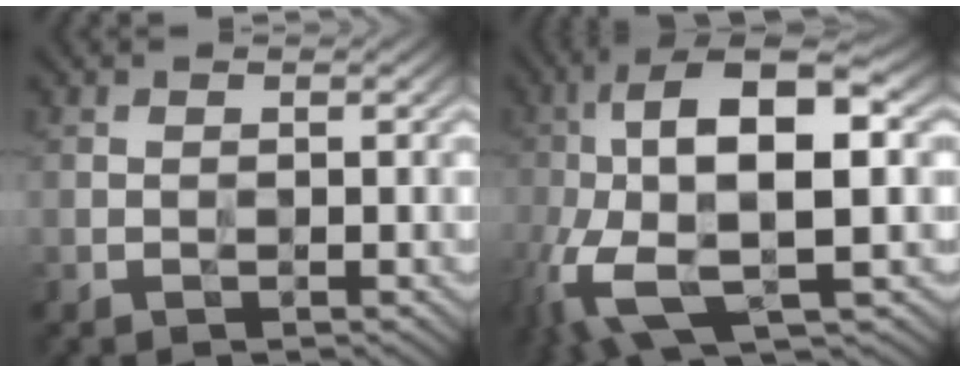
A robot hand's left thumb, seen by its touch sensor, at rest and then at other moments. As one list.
[{"total": 16.5, "force": [-2.7, 6.1, 15.1], "torque": [-0.328, 0.000, -0.050]}]